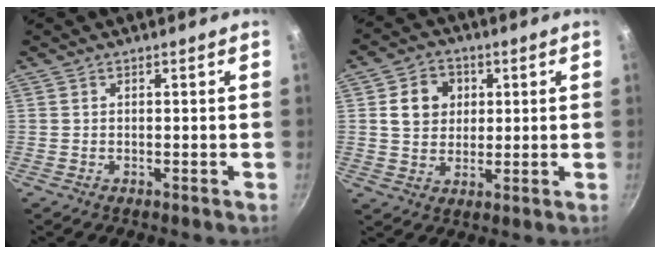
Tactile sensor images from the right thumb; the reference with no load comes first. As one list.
[{"total": 8.4, "force": [1.9, 7.1, 4.0], "torque": [-0.039, 0.006, 0.028]}]